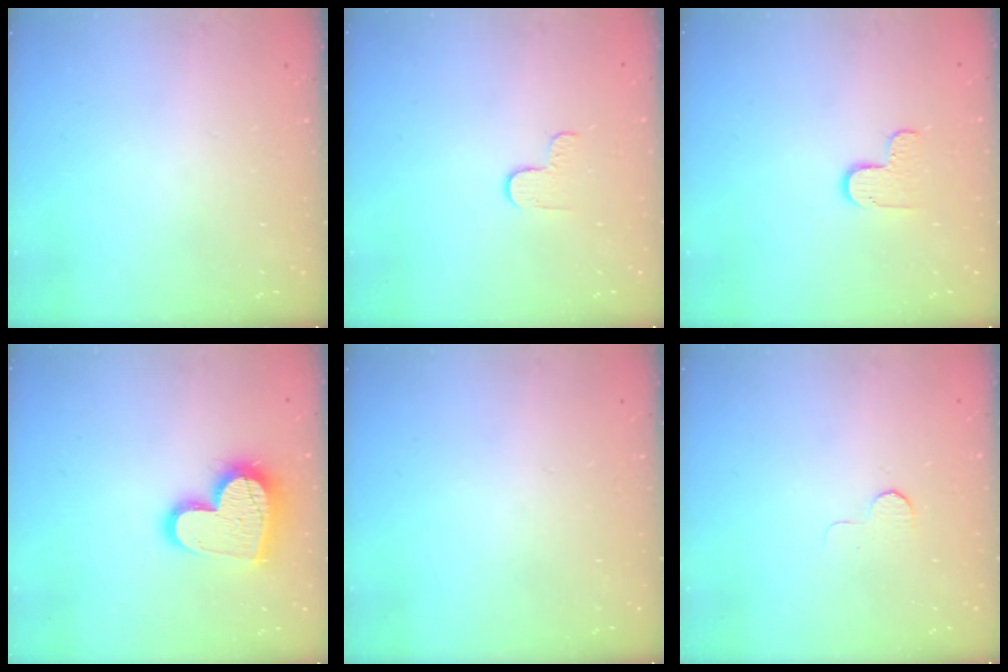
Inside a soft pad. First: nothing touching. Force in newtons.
{"total": 2.7, "press": 2.6, "slide": 0.4}
{"total": 5.7, "press": 5.7, "slide": 0.5}
{"total": 16.6, "press": 16.5, "slide": 1.6}
{"total": 0.0}
{"total": 3.7, "press": 3.7, "slide": 0.3}